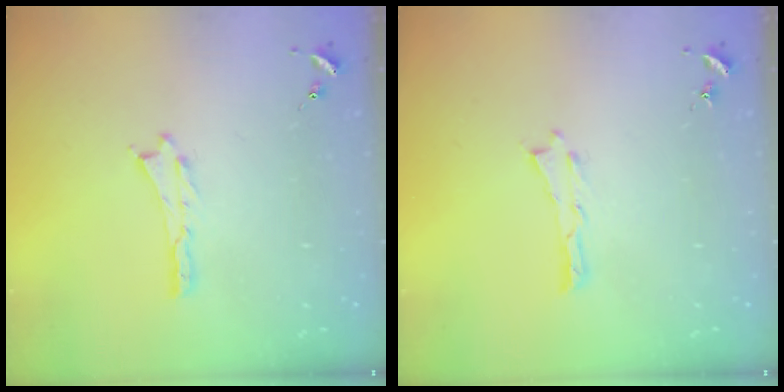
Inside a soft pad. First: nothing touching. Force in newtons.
{"total": 0.0}